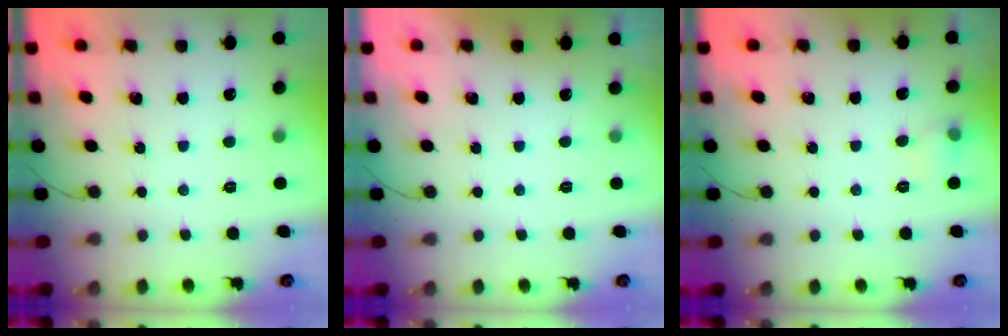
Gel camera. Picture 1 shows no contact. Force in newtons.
{"total": 0.0}
{"total": 5.1, "press": 4.8, "slide": 1.6}